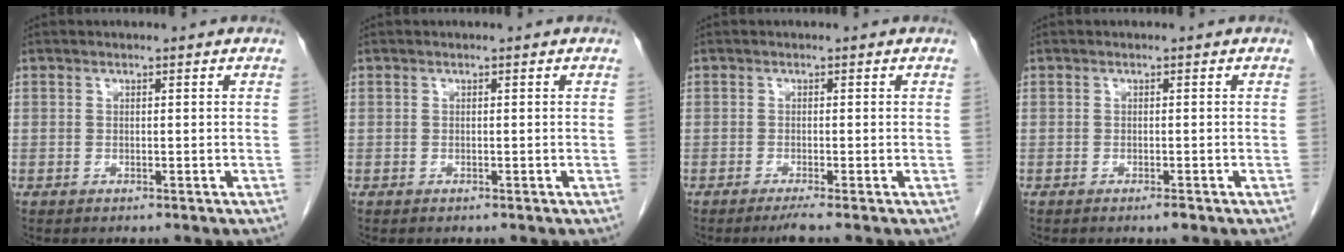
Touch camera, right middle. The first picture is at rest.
{"total": 0.0}
{"total": 1.8, "force": [-1.3, -0.5, 1.1], "torque": [-0.021, -0.003, -0.025]}
{"total": 1.0, "force": [-0.7, 0.1, 0.7], "torque": [-0.013, -0.002, -0.009]}